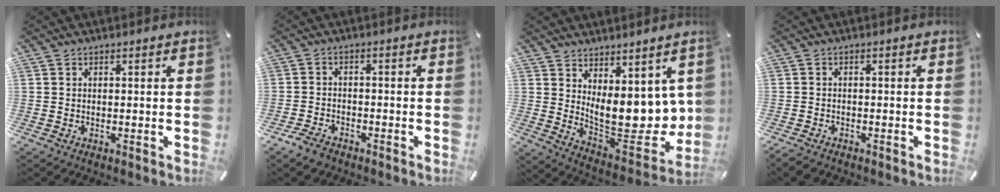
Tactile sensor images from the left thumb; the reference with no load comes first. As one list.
[{"total": 3.7, "force": [-2.9, 2.0, 1.2], "torque": [-0.032, 0.014, -0.058]}, {"total": 13.0, "force": [4.1, 7.9, 9.4], "torque": [-0.126, -0.064, 0.087]}, {"total": 1.6, "force": [-1.4, 0.6, 0.4], "torque": [-0.015, 0.003, -0.032]}]